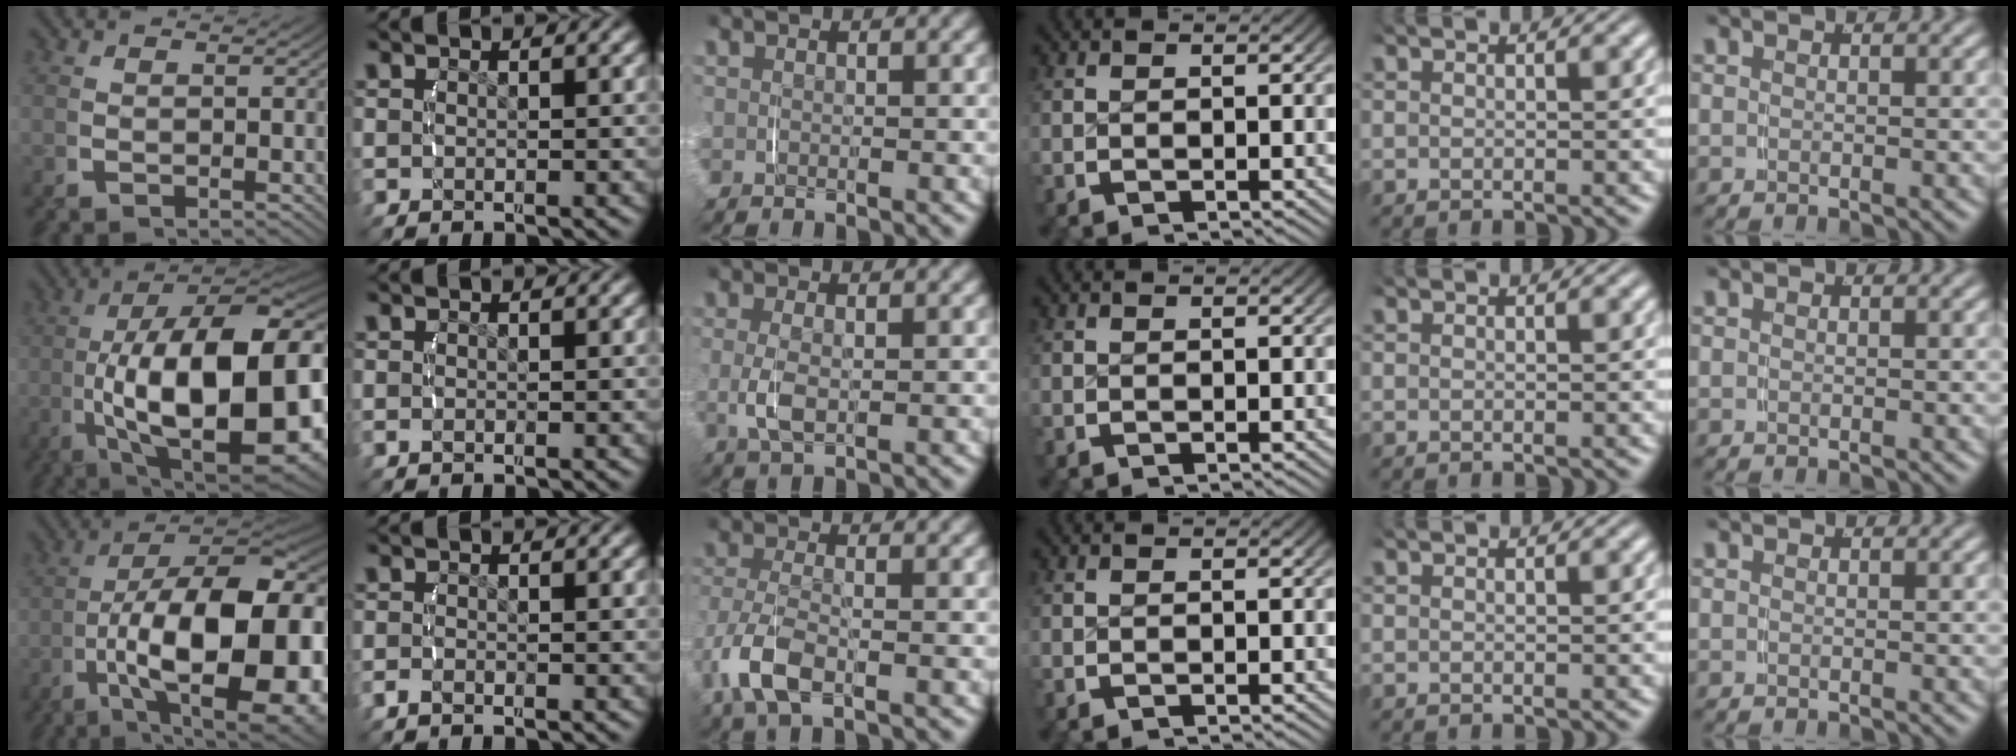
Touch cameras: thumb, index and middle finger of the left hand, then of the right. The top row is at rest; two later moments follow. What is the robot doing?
{"motion": "lift_and_place", "object": "glasses case"}